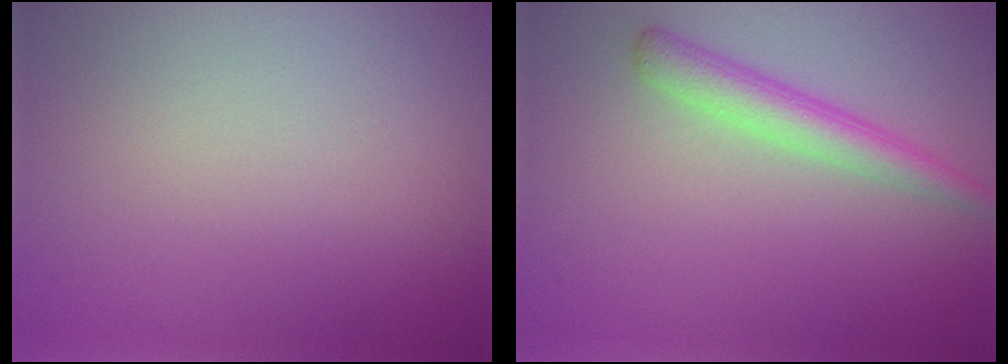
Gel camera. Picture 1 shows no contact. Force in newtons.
{"total": 3.0, "press": 3.0, "slide": 0.2}